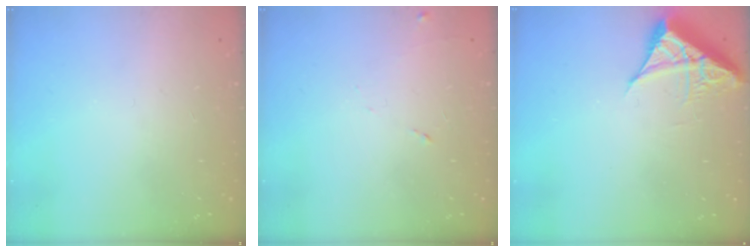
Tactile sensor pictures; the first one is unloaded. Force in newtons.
{"total": 6.1, "press": 6.1, "slide": 0.6}
{"total": 6.9, "press": 6.8, "slide": 0.6}